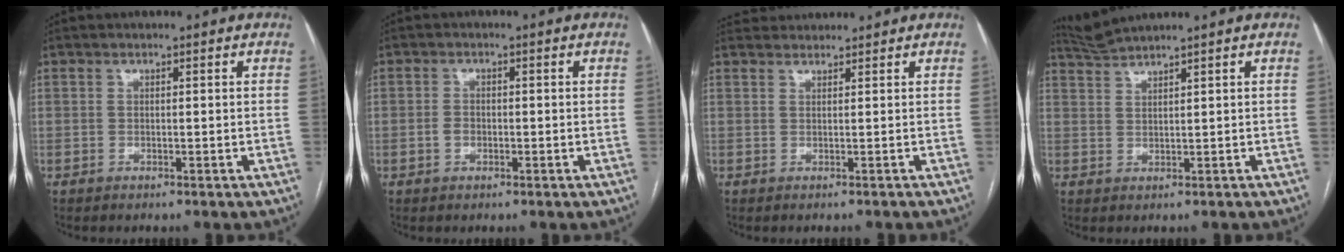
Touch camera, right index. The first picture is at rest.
{"total": 1.7, "force": [-0.5, 1.1, 1.1], "torque": [-0.021, 0.004, -0.008]}
{"total": 1.8, "force": [1.6, 0.6, 0.4], "torque": [-0.024, 0.027, 0.027]}
{"total": 2.8, "force": [2.5, -1.3, 0.1], "torque": [-0.009, 0.006, 0.060]}